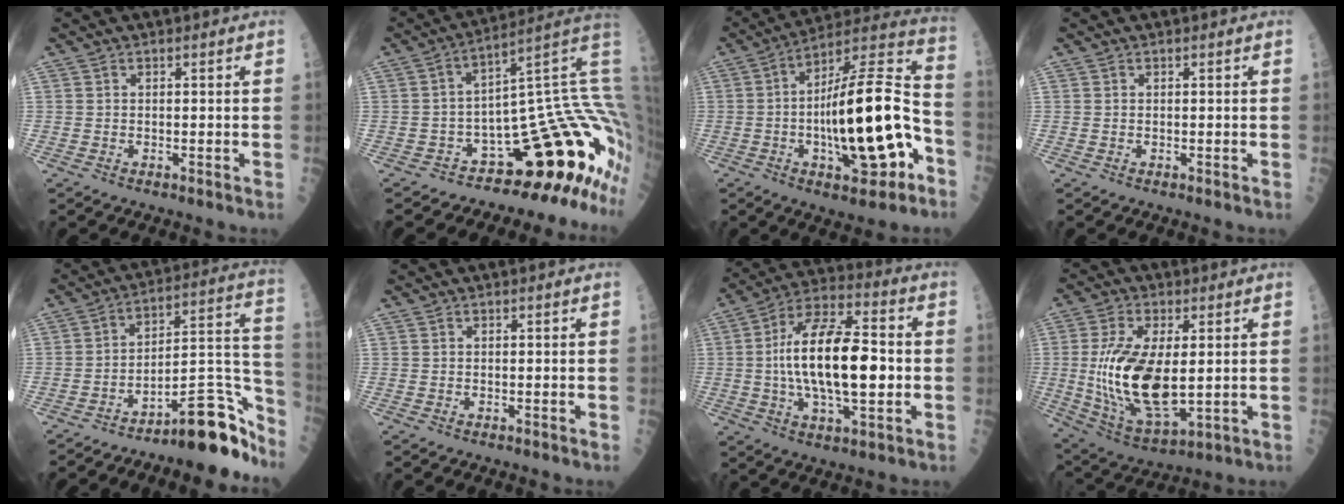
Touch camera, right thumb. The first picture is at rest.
{"total": 15.7, "force": [-2.0, 5.5, 14.6], "torque": [-0.097, 0.106, -0.032]}
{"total": 24.1, "force": [-5.5, 8.1, 22.0], "torque": [-0.359, 0.043, -0.077]}
{"total": 0.0}
{"total": 16.6, "force": [-12.5, 3.9, 10.2], "torque": [-0.102, 0.126, -0.196]}
{"total": 0.0}
{"total": 20.0, "force": [-0.4, 8.1, 18.3], "torque": [-0.316, 0.022, -0.011]}
{"total": 18.4, "force": [0.3, 8.2, 16.4], "torque": [-0.327, -0.018, 0.021]}